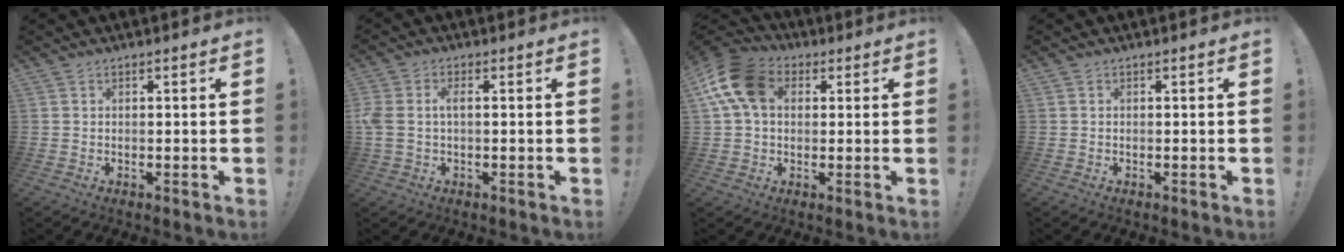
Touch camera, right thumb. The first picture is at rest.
{"total": 4.3, "force": [-0.2, 2.2, 3.6], "torque": [-0.090, 0.004, -0.008]}
{"total": 15.0, "force": [3.9, 10.5, 9.9], "torque": [-0.183, 0.002, 0.079]}
{"total": 0.0}